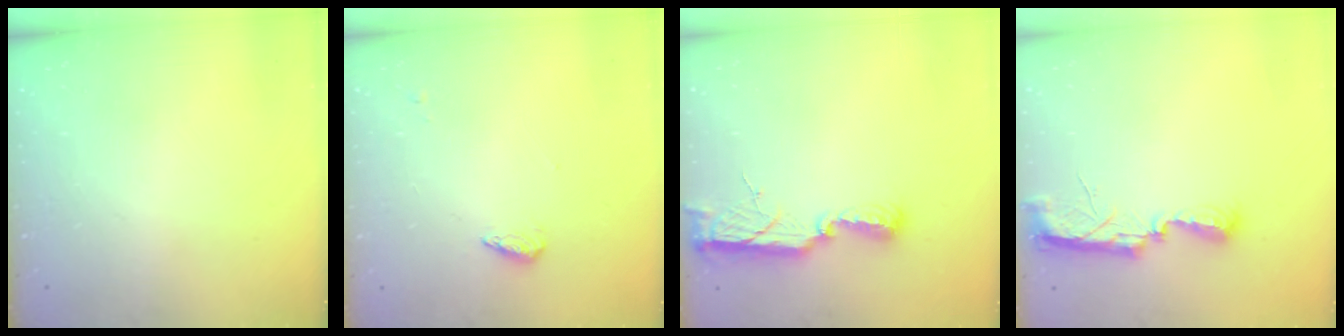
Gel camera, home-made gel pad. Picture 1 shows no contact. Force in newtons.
{"total": 3.4, "press": 3.4, "slide": 0.5}
{"total": 9.5, "press": 9.2, "slide": 2.7}
{"total": 7.5, "press": 7.5, "slide": 0.5}